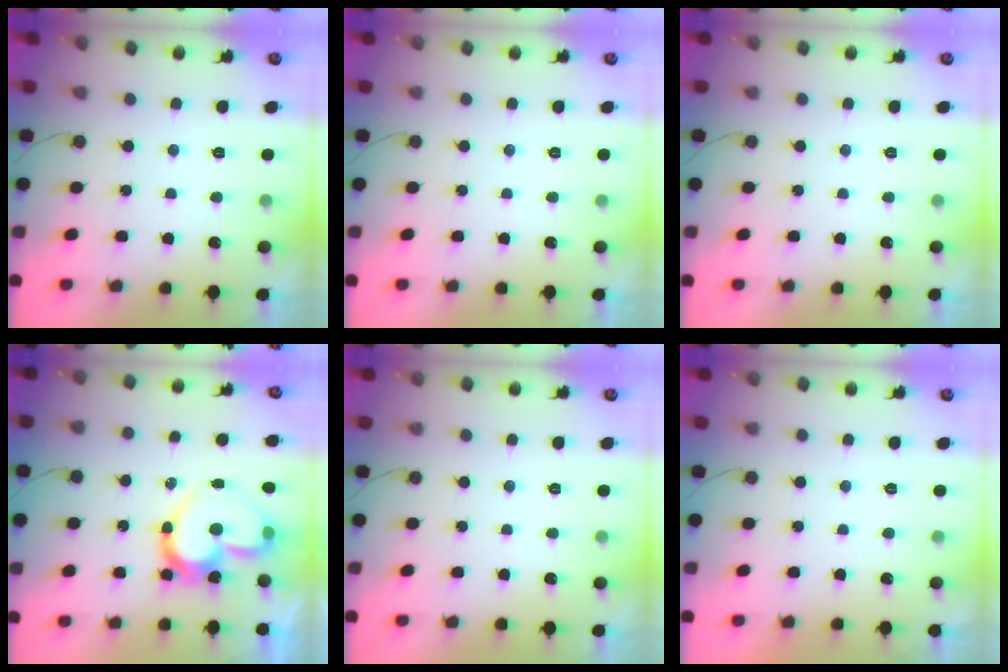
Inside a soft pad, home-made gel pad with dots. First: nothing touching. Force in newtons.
{"total": 0.0}
{"total": 0.0}
{"total": 17.1, "press": 17.0, "slide": 1.4}
{"total": 0.0}
{"total": 1.9, "press": 1.9, "slide": 0.0}